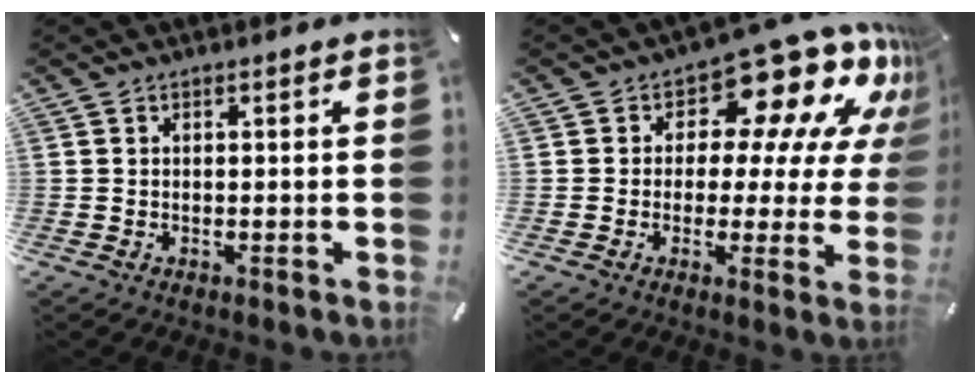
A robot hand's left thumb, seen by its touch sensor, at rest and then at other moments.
{"total": 15.0, "force": [9.7, 7.5, 8.6], "torque": [-0.122, -0.082, 0.161]}